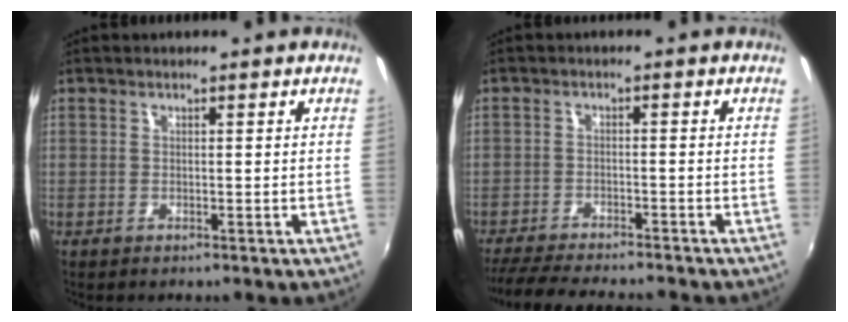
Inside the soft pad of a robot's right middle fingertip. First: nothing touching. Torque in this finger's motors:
{"motor_torque": [0.17, -0.18, 0.07, 0.07]}